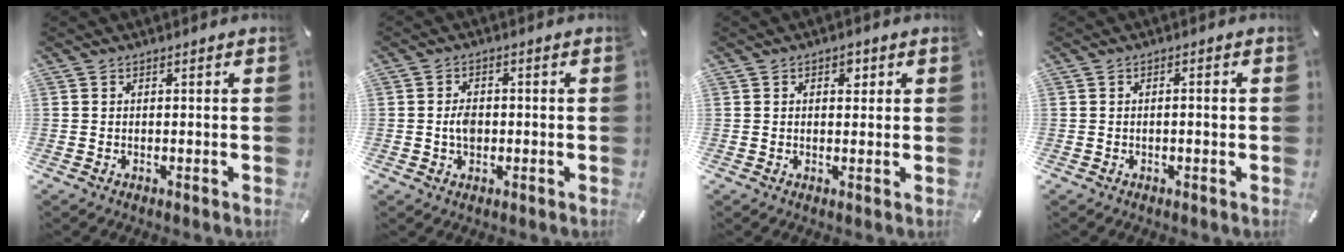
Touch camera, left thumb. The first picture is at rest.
{"total": 3.6, "force": [-0.5, 2.4, 2.6], "torque": [-0.056, 0.002, -0.010]}
{"total": 2.4, "force": [0.9, 1.6, 1.5], "torque": [-0.010, -0.003, 0.010]}
{"total": 1.4, "force": [-0.3, 0.4, 1.3], "torque": [-0.025, 0.002, -0.006]}